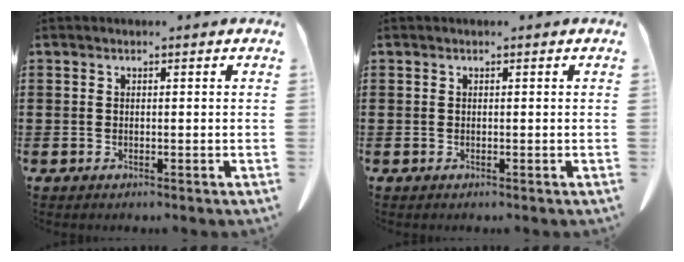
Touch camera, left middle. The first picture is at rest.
{"total": 0.0}